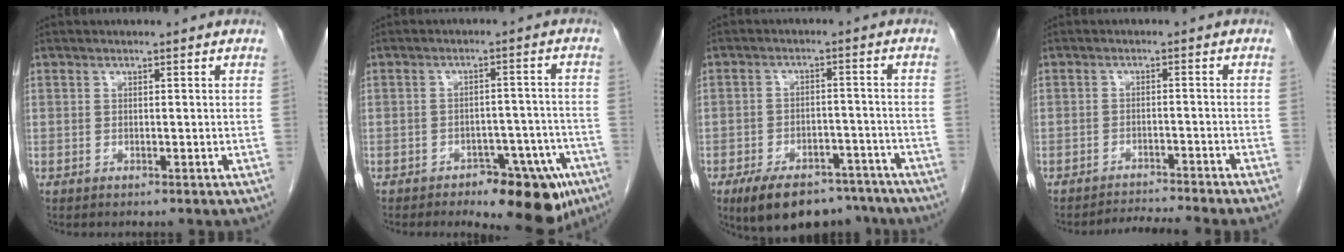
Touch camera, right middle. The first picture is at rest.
{"total": 11.9, "force": [-7.8, 4.9, 7.4], "torque": [-0.061, 0.015, -0.105]}
{"total": 13.5, "force": [-10.2, 6.4, 6.2], "torque": [-0.095, 0.012, -0.150]}
{"total": 4.8, "force": [-4.4, -1.9, 0.7], "torque": [-0.010, -0.006, -0.068]}